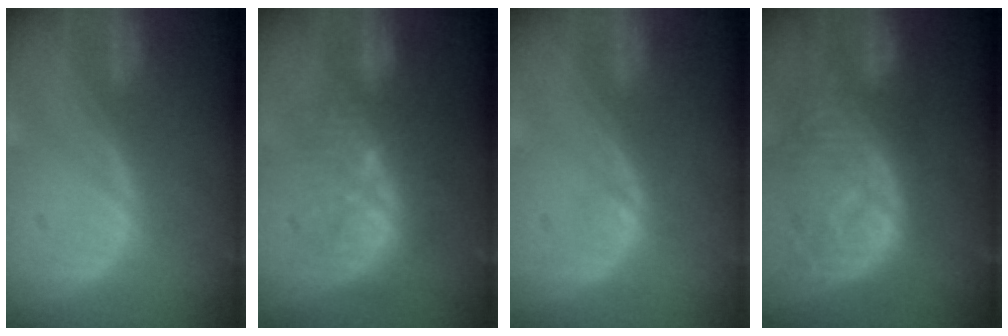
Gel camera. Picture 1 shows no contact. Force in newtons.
{"total": 9.8, "press": 8.8, "slide": 4.3}
{"total": 0.5, "press": 0.5, "slide": 0.1}
{"total": 11.1, "press": 9.8, "slide": 5.2}